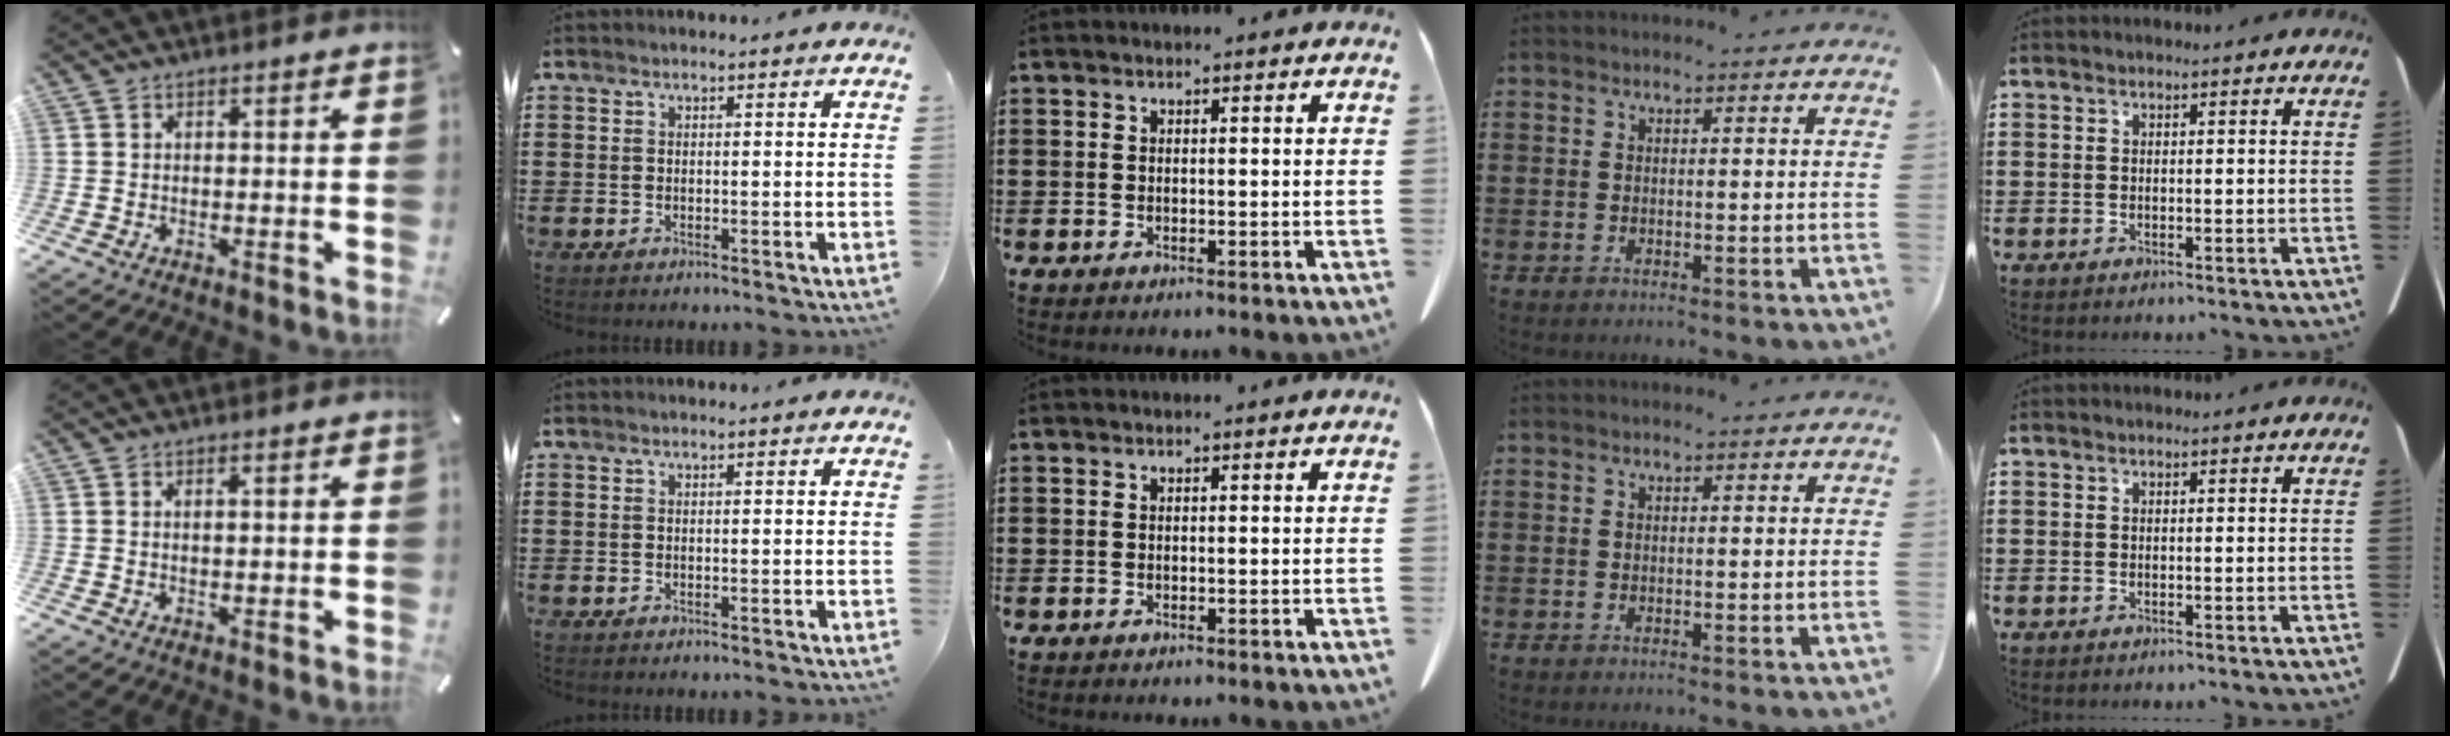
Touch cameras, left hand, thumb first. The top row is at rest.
{"thumb": {"total": 1.1, "force": [0.3, 0.3, 1.1], "torque": [-0.020, 0.001, 0.004]}}